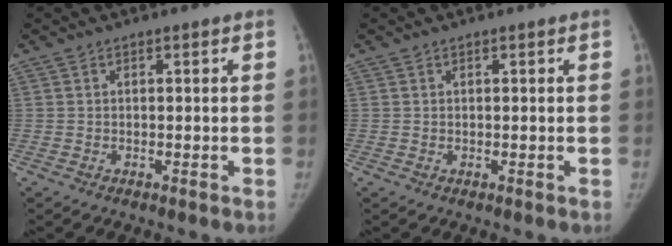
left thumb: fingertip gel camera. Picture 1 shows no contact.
{"total": 0.0}